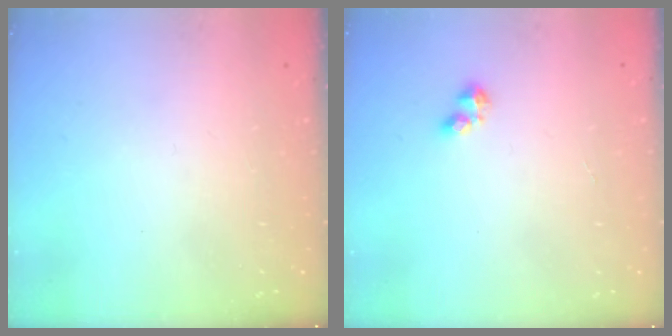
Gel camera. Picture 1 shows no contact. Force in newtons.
{"total": 2.6, "press": 2.5, "slide": 0.5}